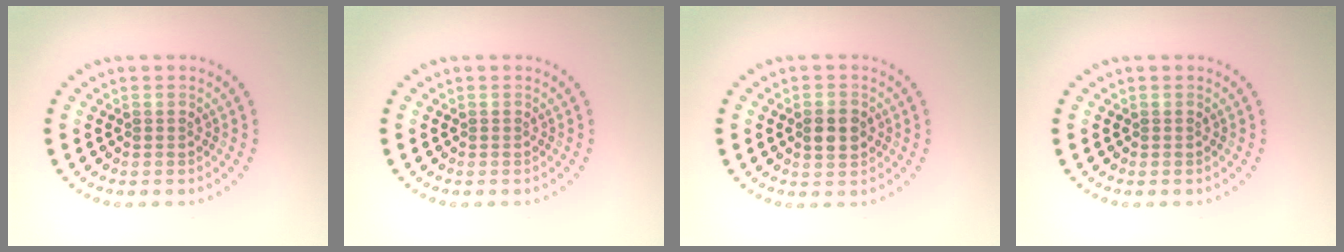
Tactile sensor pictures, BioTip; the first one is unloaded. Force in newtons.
{"total": 0.0}
{"total": 2.9, "press": 2.9, "slide": 0.1}
{"total": 0.0}